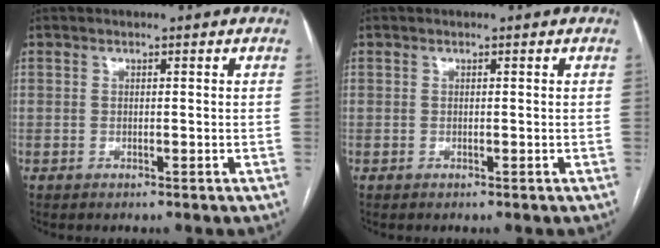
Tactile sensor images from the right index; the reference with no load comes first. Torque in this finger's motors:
{"motor_torque": [0.00, 0.00, 0.00, 0.00]}